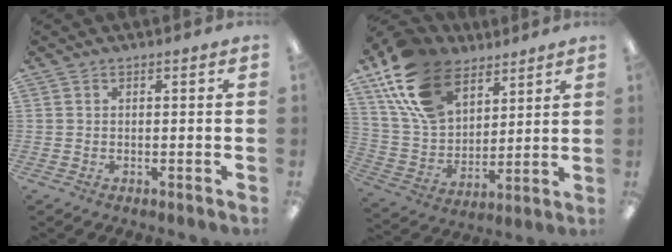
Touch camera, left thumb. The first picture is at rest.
{"total": 19.3, "force": [12.1, 11.5, 9.8], "torque": [-0.218, -0.040, 0.230]}